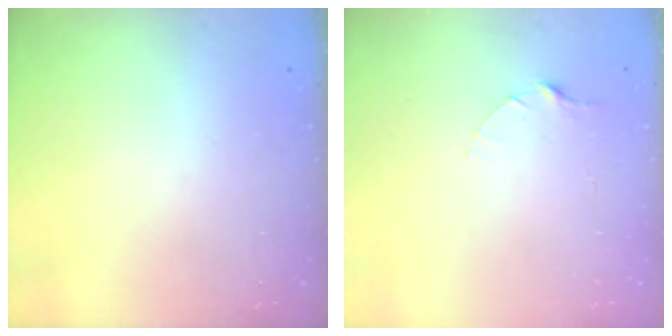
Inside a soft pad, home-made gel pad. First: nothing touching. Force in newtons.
{"total": 2.5, "press": 2.5, "slide": 0.3}